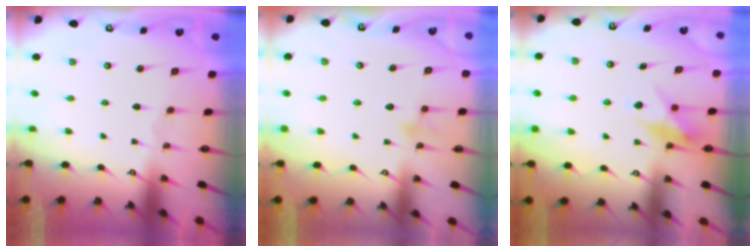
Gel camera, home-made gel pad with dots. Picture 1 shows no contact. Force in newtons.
{"total": 7.3, "press": 7.3, "slide": 0.8}
{"total": 9.4, "press": 9.4, "slide": 0.4}